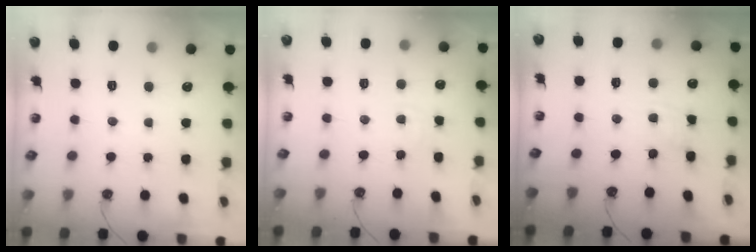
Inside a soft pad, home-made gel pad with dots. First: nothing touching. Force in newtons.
{"total": 2.7, "press": 2.7, "slide": 0.3}
{"total": 2.6, "press": 2.6, "slide": 0.4}